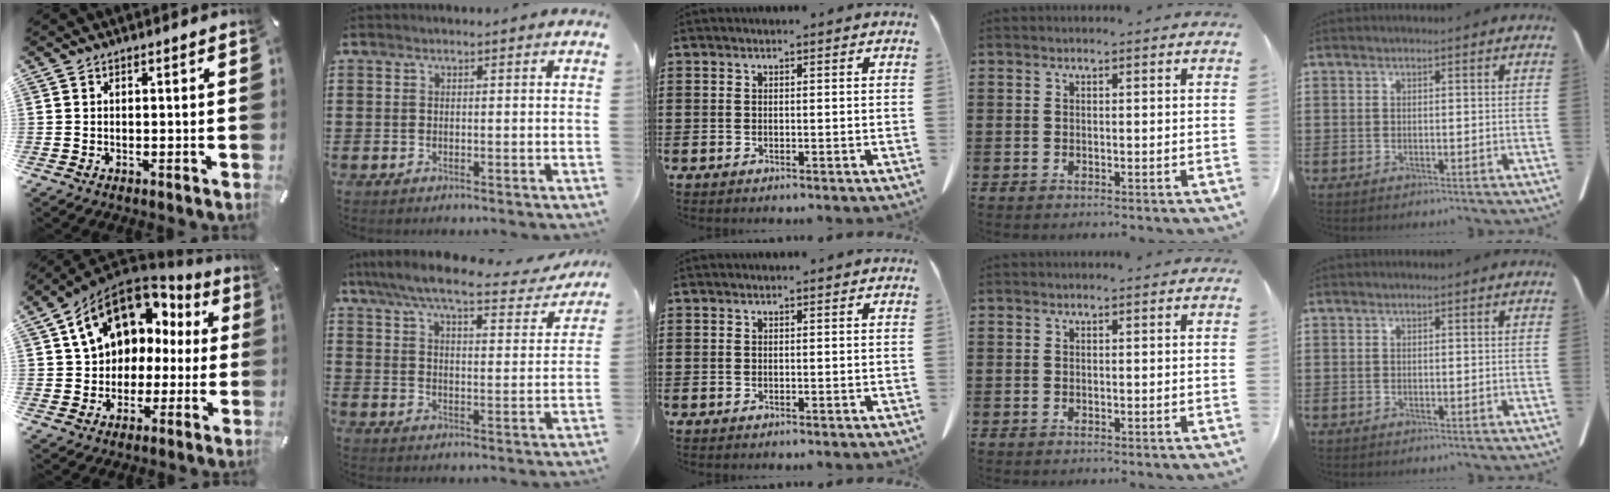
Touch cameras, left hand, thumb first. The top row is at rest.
{"thumb": {"total": 14.4, "force": [6.0, 11.1, 6.9], "torque": [-0.118, -0.029, 0.112]}, "index": {"total": 7.8, "force": [6.7, 0.8, 3.9], "torque": [-0.103, -0.032, 0.115]}}